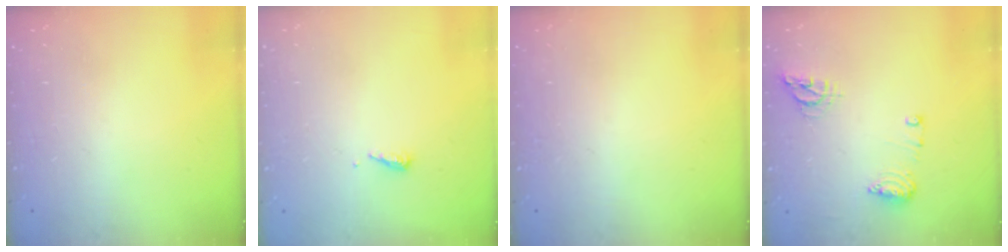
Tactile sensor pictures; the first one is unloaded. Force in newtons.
{"total": 4.8, "press": 4.8, "slide": 0.5}
{"total": 0.0}
{"total": 11.7, "press": 10.0, "slide": 6.1}